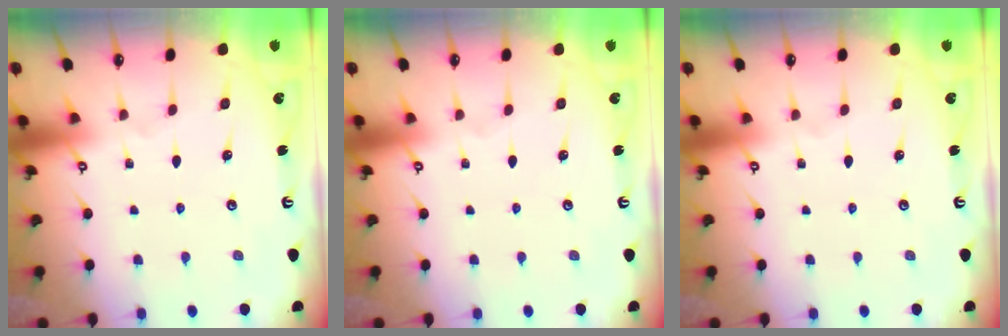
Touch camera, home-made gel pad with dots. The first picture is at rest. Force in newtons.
{"total": 0.0}
{"total": 0.0}